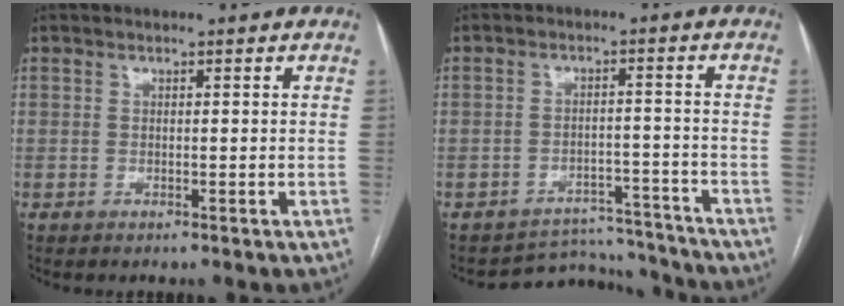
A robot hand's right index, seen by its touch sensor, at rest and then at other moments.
{"total": 7.9, "force": [-7.4, 2.1, -1.7], "torque": [0.032, 0.037, -0.100]}